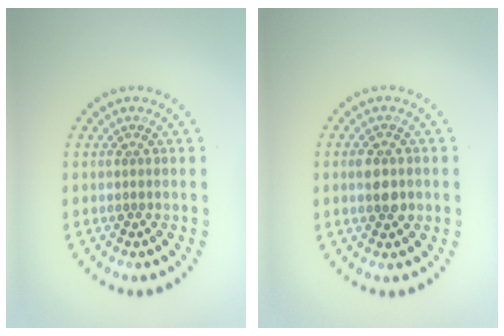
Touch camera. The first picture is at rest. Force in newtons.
{"total": 2.5, "press": 2.5, "slide": 0.1}